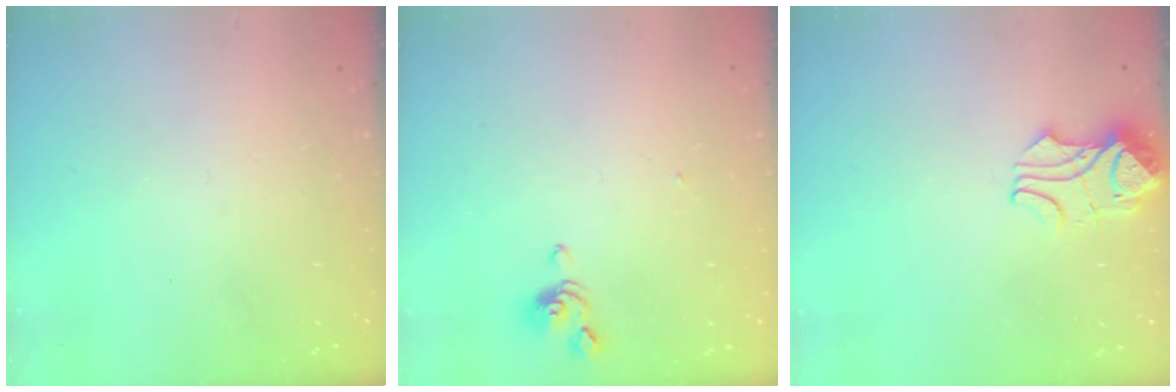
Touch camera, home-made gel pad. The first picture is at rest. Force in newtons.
{"total": 1.2, "press": 1.1, "slide": 0.4}
{"total": 3.4, "press": 3.4, "slide": 0.5}